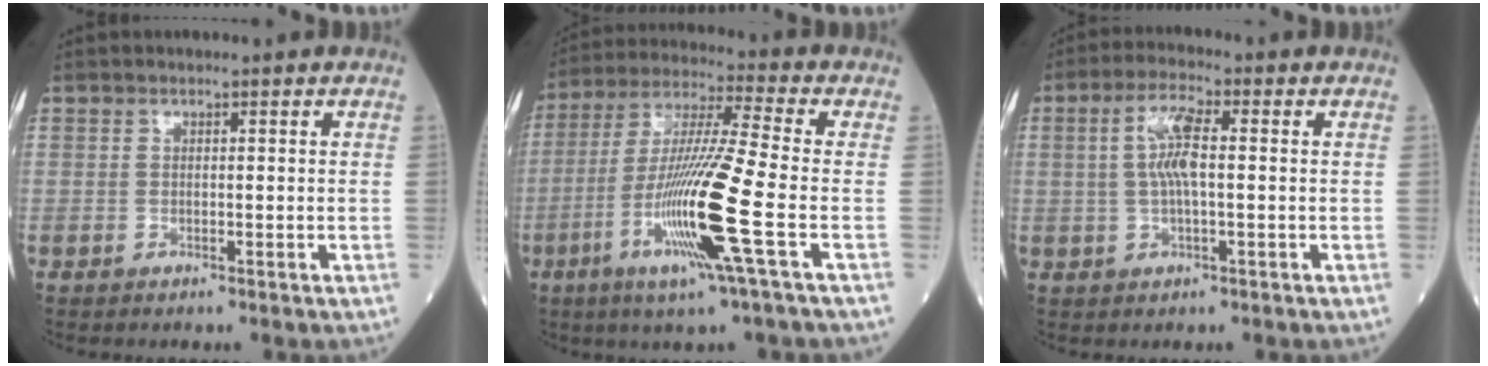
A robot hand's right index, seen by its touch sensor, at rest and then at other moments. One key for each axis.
{"total": 15.4, "fx": -4.9, "fy": -1.2, "fz": 14.6, "tx": -0.296, "ty": -0.020, "tz": -0.097}
{"total": 5.8, "fx": 0.6, "fy": 1.0, "fz": 5.7, "tx": -0.118, "ty": 0.010, "tz": 0.012}